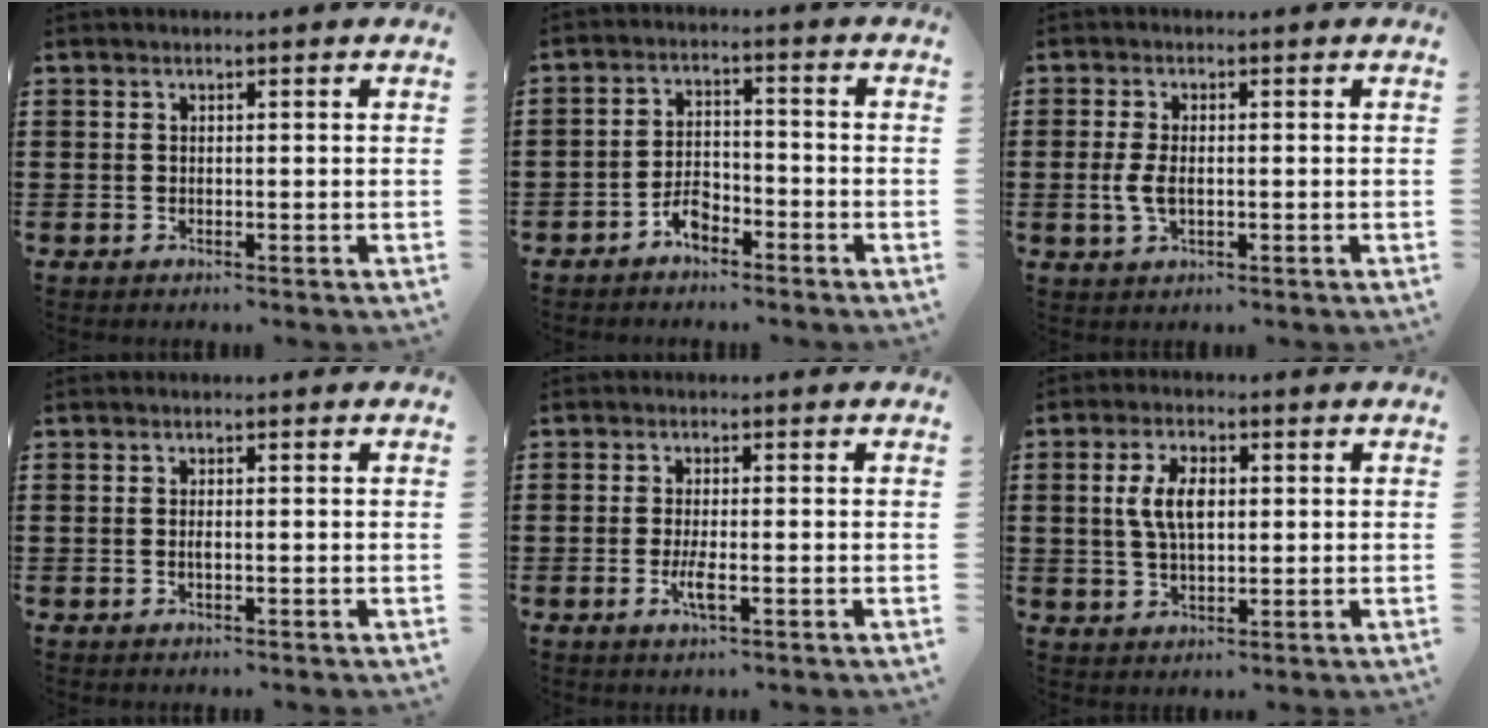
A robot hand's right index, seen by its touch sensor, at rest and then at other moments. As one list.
[{"total": 3.9, "force": [-2.9, 1.8, 1.9], "torque": [-0.041, 0.008, -0.059]}, {"total": 3.7, "force": [-0.4, 1.8, 3.2], "torque": [-0.082, -0.004, -0.013]}, {"total": 0.6, "force": [-0.1, 0.1, 0.6], "torque": [-0.011, -0.004, 0.000]}, {"total": 3.0, "force": [-1.0, 0.4, 2.8], "torque": [-0.062, -0.008, -0.022]}, {"total": 6.0, "force": [0.9, 3.0, 5.1], "torque": [-0.113, 0.009, 0.012]}]